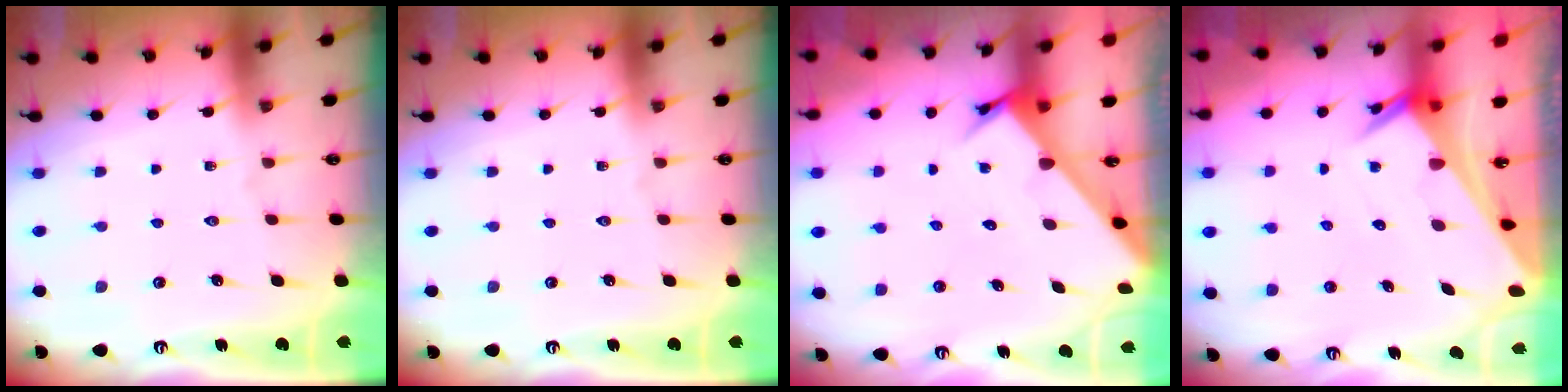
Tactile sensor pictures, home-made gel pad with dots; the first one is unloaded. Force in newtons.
{"total": 0.0}
{"total": 3.4, "press": 3.4, "slide": 0.2}
{"total": 3.7, "press": 3.7, "slide": 0.3}